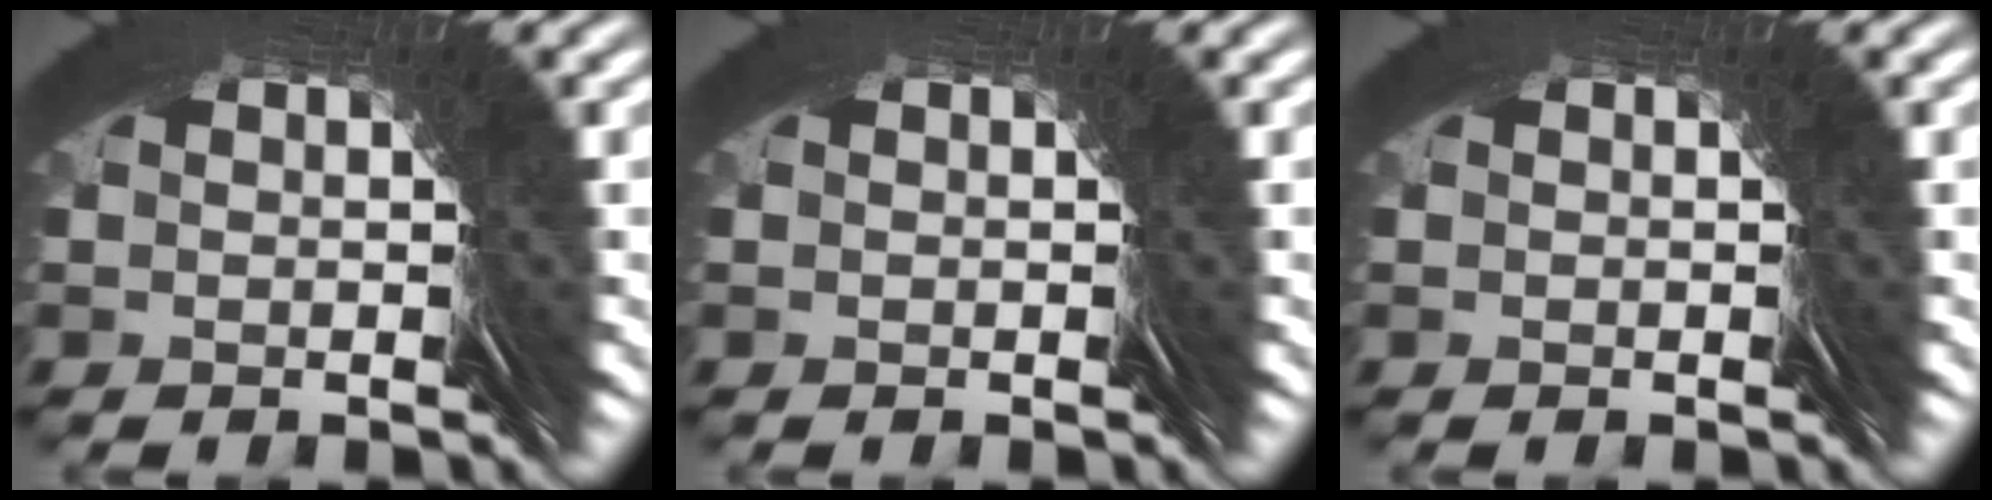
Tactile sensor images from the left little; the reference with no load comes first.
{"total": 0.0}
{"total": 0.0}